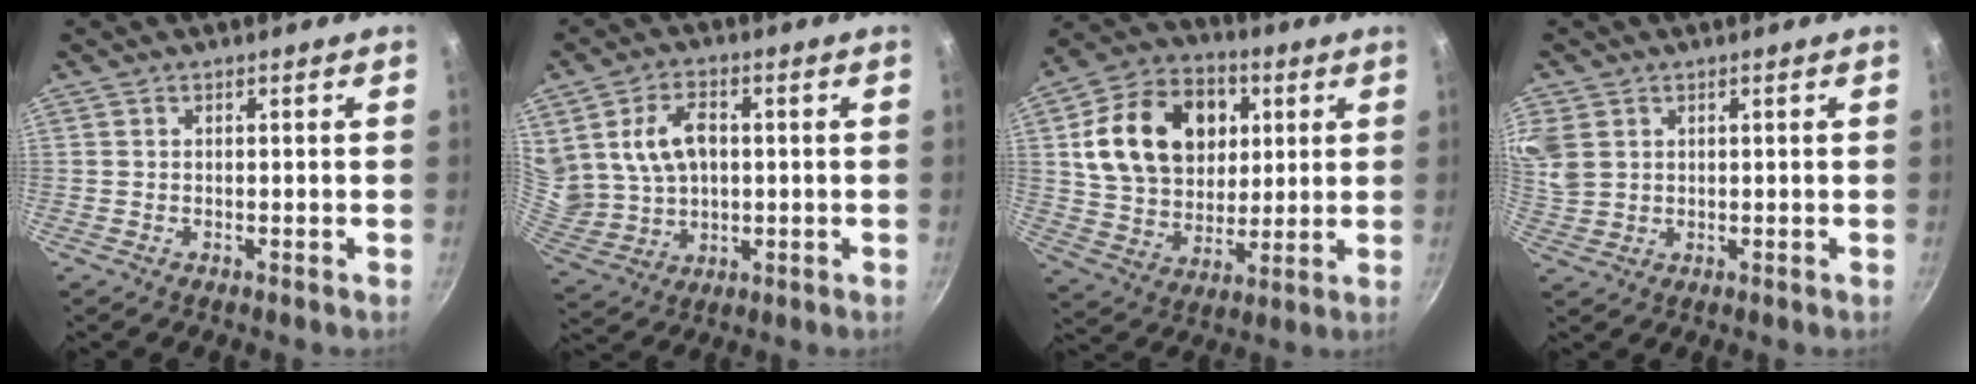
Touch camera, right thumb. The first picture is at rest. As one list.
[{"total": 12.3, "force": [2.6, 9.0, 8.1], "torque": [-0.136, -0.007, 0.062]}, {"total": 20.6, "force": [5.1, 15.4, 12.7], "torque": [-0.192, 0.003, 0.087]}, {"total": 8.6, "force": [3.1, 6.8, 4.3], "torque": [-0.094, 0.005, 0.071]}]